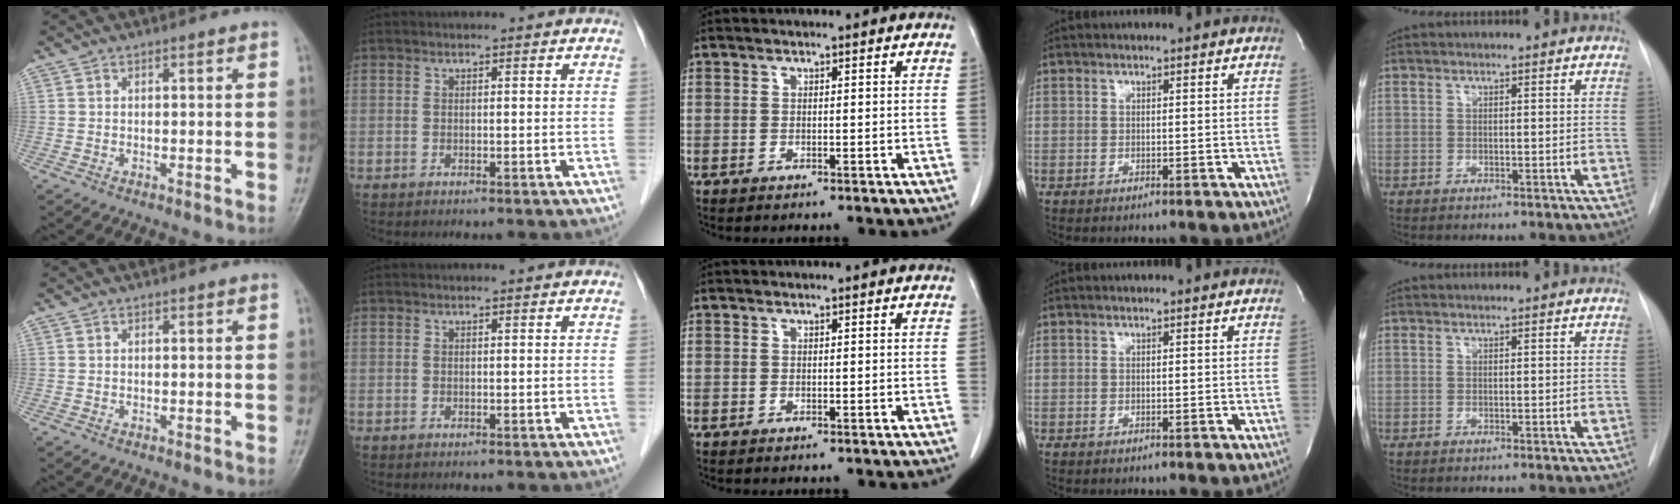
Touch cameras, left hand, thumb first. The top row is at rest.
{}